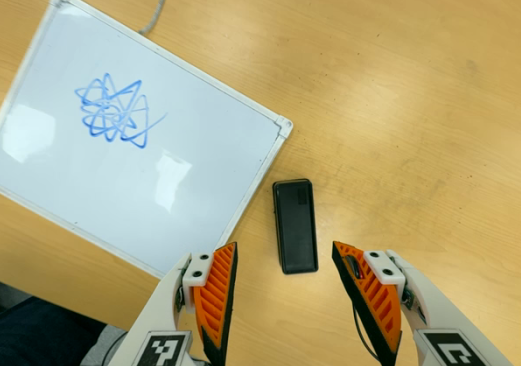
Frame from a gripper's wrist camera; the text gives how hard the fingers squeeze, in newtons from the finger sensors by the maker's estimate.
{"total": 0.0}